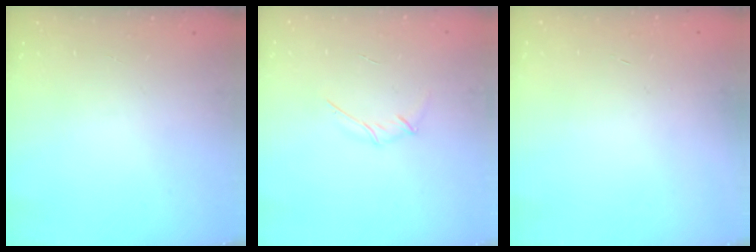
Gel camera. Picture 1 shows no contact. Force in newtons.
{"total": 3.3, "press": 3.2, "slide": 0.9}
{"total": 0.6, "press": 0.5, "slide": 0.2}